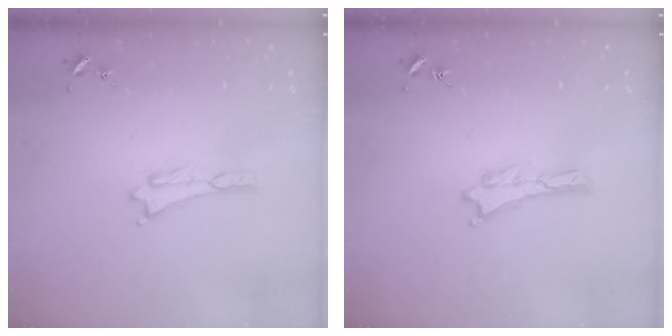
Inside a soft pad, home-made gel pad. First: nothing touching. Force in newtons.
{"total": 0.0}